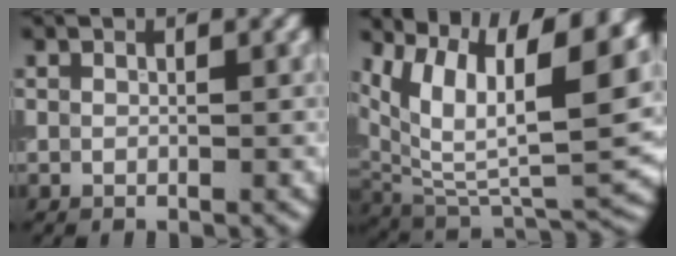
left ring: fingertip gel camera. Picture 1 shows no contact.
{"total": 15.3, "force": [6.4, 7.0, 12.0], "torque": [-0.189, 0.014, 0.116]}